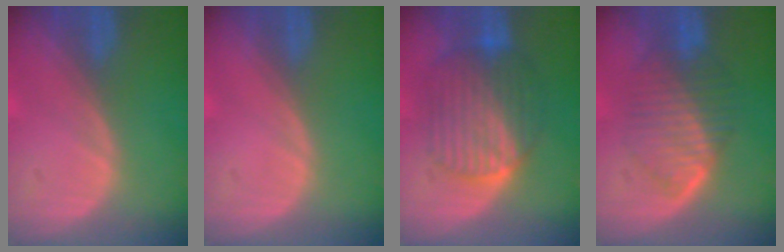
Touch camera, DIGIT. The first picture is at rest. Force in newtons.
{"total": 0.0}
{"total": 8.9, "press": 8.9, "slide": 0.5}
{"total": 6.8, "press": 6.8, "slide": 0.2}